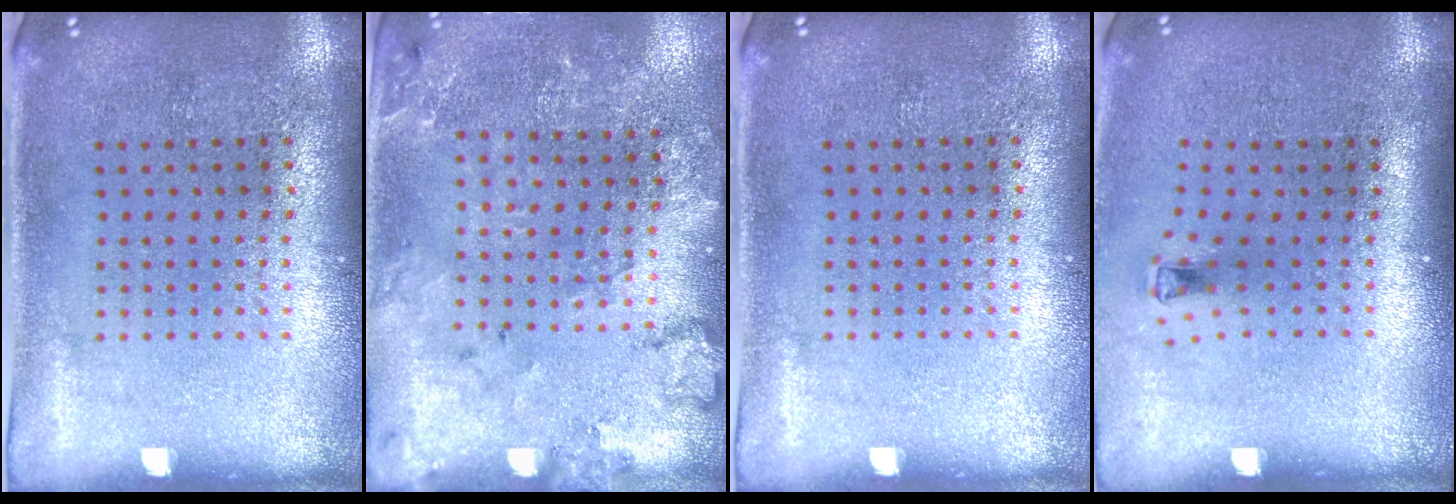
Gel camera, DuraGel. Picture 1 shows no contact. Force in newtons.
{"total": 1.7, "press": 1.7, "slide": 0.2}
{"total": 0.0}
{"total": 0.7, "press": 0.3, "slide": 0.7}